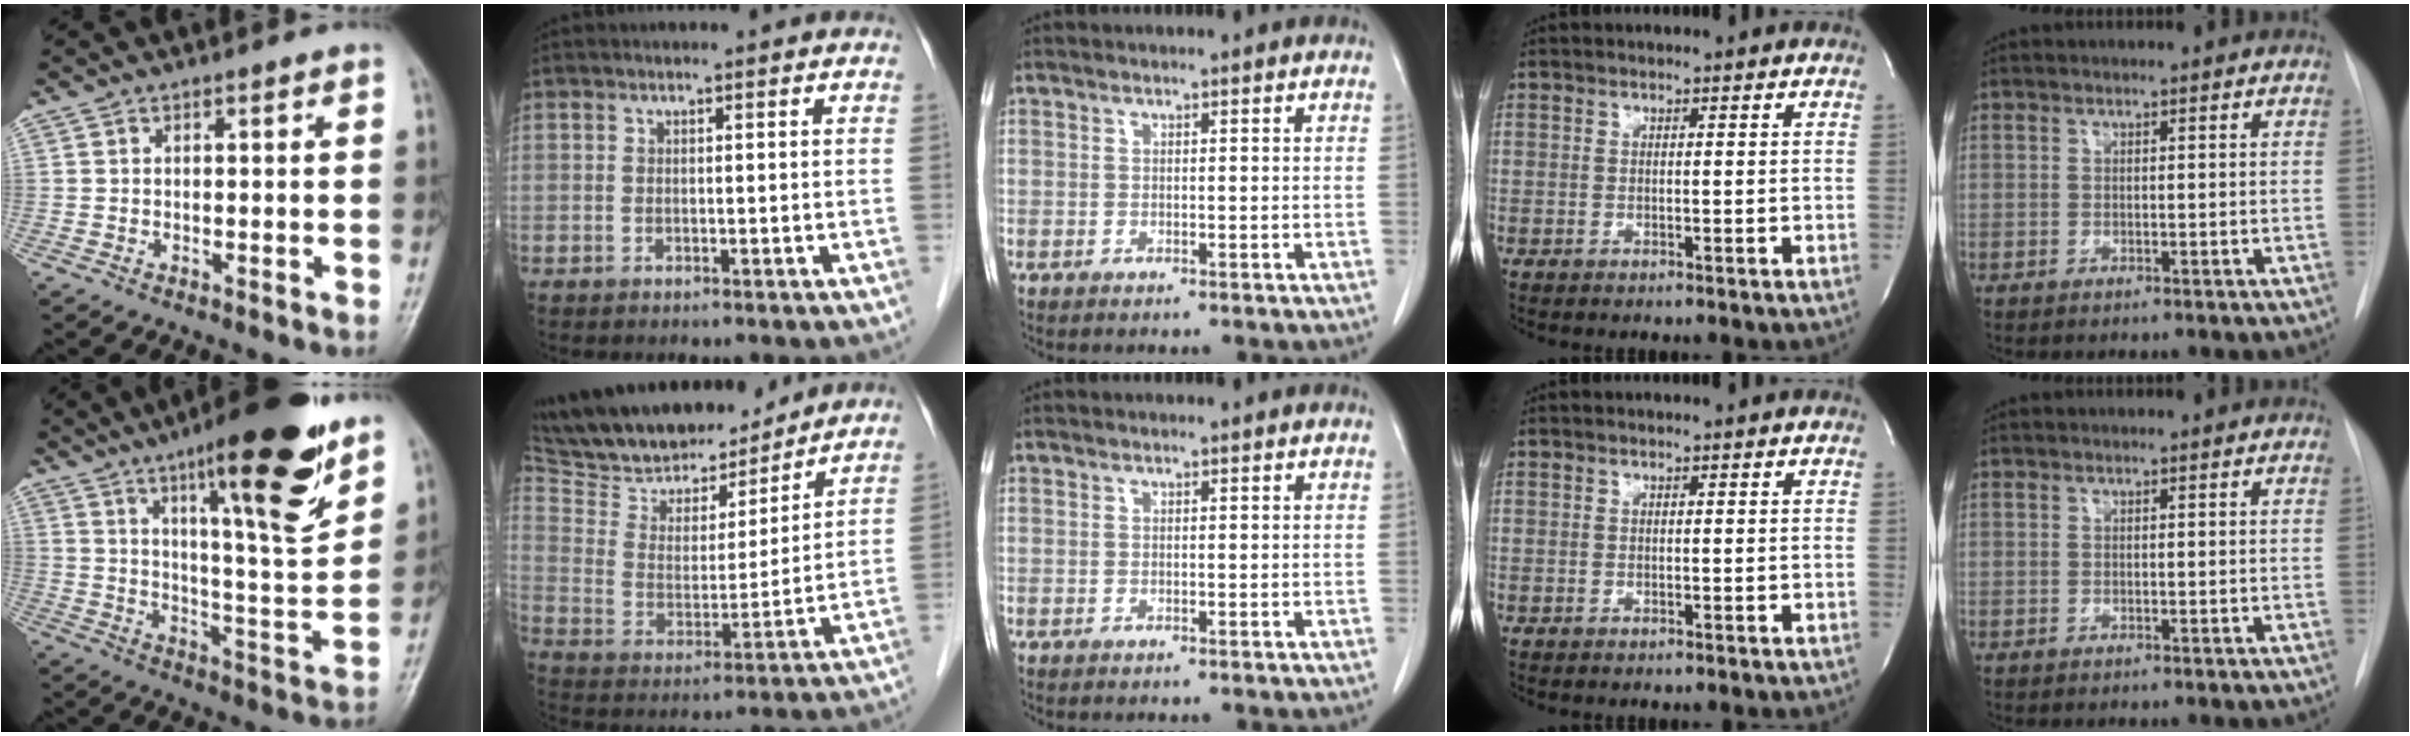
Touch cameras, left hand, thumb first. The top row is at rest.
{"thumb": {"total": 20.2, "force": [12.3, 3.8, 15.6], "torque": [-0.201, -0.066, 0.189]}, "index": {"total": 18.8, "force": [16.2, 5.8, 7.6], "torque": [-0.137, 0.009, 0.278]}}